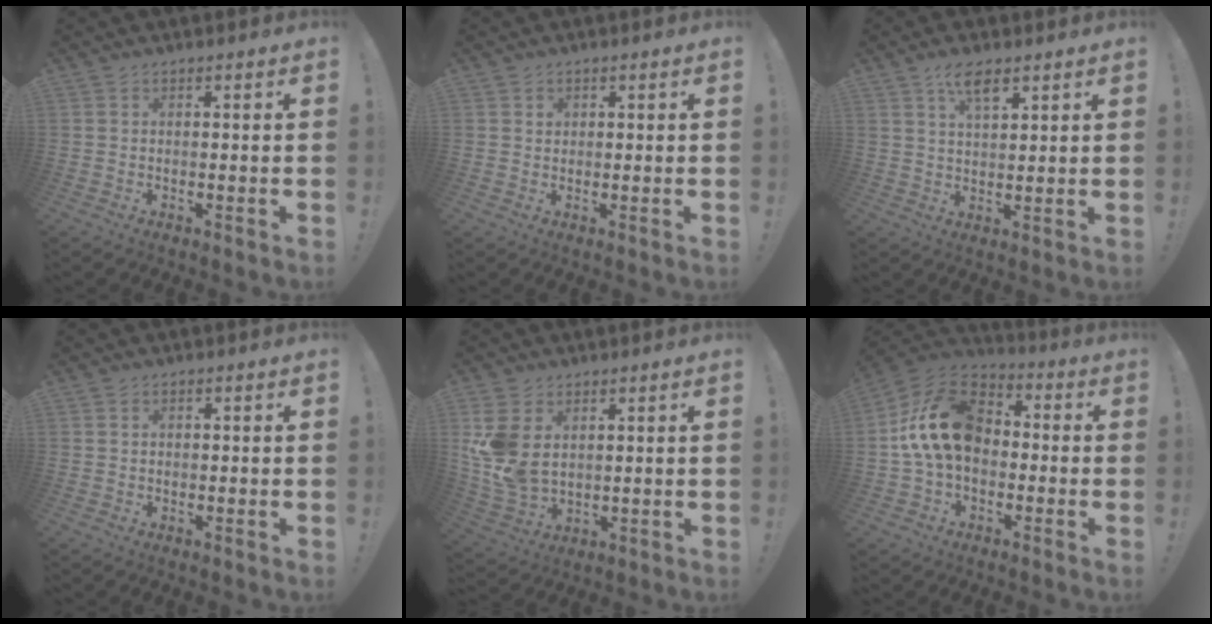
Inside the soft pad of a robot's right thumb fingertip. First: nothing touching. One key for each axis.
{"total": 1.2, "fx": 0.6, "fy": 1.0, "fz": 0.1, "tx": 0.012, "ty": -0.005, "tz": 0.008}
{"total": 6.7, "fx": 4.1, "fy": 2.7, "fz": 4.5, "tx": -0.076, "ty": -0.015, "tz": 0.070}
{"total": 0.8, "fx": 0.2, "fy": 0.8, "fz": 0.2, "tx": 0.003, "ty": 0.001, "tz": 0.002}
{"total": 11.1, "fx": 2.9, "fy": 7.5, "fz": 7.6, "tx": -0.145, "ty": -0.021, "tz": 0.058}
{"total": 18.3, "fx": 1.8, "fy": 12.5, "fz": 13.2, "tx": -0.230, "ty": 0.016, "tz": 0.040}